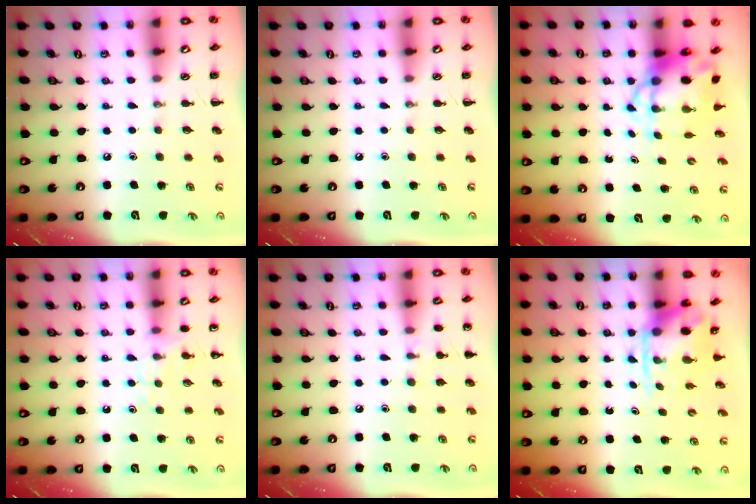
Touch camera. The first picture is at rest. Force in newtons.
{"total": 0.0}
{"total": 6.1, "press": 5.8, "slide": 1.9}
{"total": 6.5, "press": 6.2, "slide": 2.1}
{"total": 6.4, "press": 6.1, "slide": 2.1}
{"total": 3.8, "press": 3.7, "slide": 0.8}